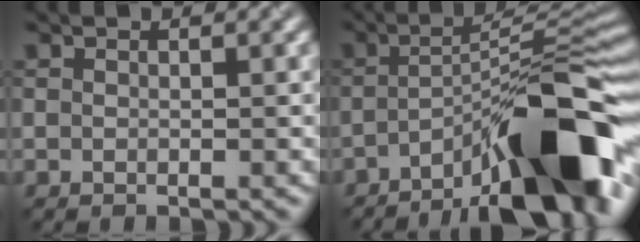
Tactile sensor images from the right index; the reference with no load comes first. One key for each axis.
{"total": 14.1, "fx": -8.4, "fy": 3.0, "fz": 10.9, "tx": -0.164, "ty": 0.022, "tz": -0.122}